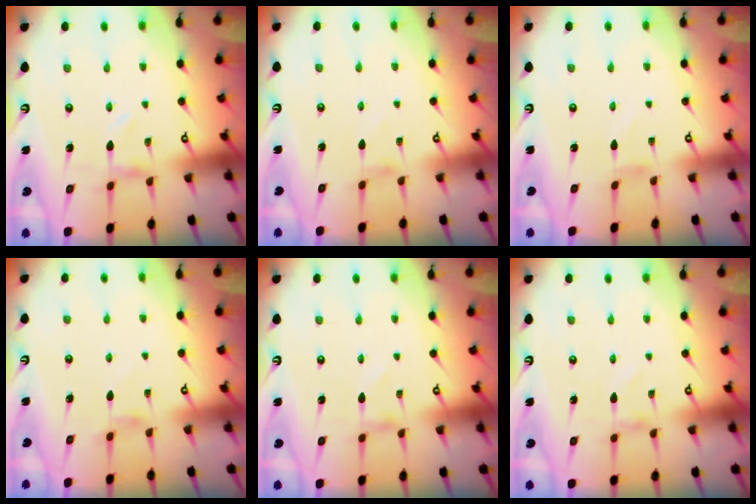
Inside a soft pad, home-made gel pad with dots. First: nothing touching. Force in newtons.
{"total": 0.0}
{"total": 1.0, "press": 1.0, "slide": 0.1}
{"total": 1.9, "press": 1.9, "slide": 0.4}
{"total": 0.9, "press": 0.9, "slide": 0.1}
{"total": 1.1, "press": 1.1, "slide": 0.1}